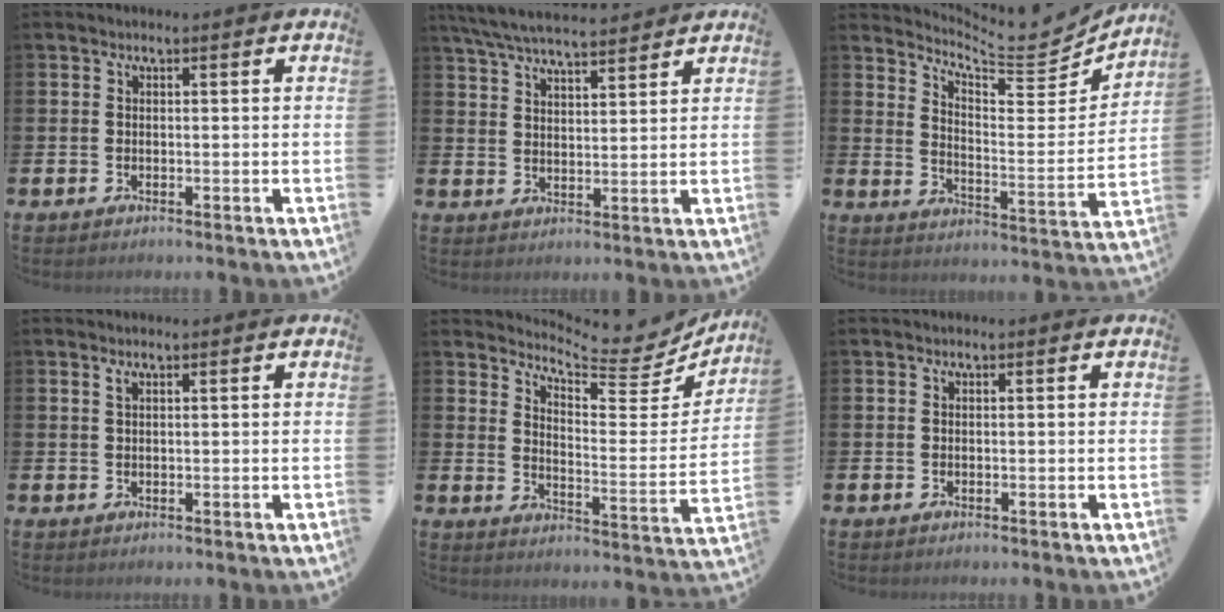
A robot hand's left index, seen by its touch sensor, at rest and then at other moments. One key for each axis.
{"total": 6.2, "fx": 5.9, "fy": 0.5, "fz": 1.6, "tx": -0.056, "ty": -0.025, "tz": 0.108}
{"total": 7.6, "fx": 7.2, "fy": 1.4, "fz": 1.9, "tx": -0.046, "ty": -0.072, "tz": 0.120}
{"total": 0.7, "fx": 0.4, "fy": 0.1, "fz": 0.5, "tx": -0.001, "ty": -0.002, "tz": 0.005}
{"total": 6.7, "fx": 6.3, "fy": 1.3, "fz": 1.8, "tx": -0.047, "ty": -0.059, "tz": 0.102}
{"total": 0.0}